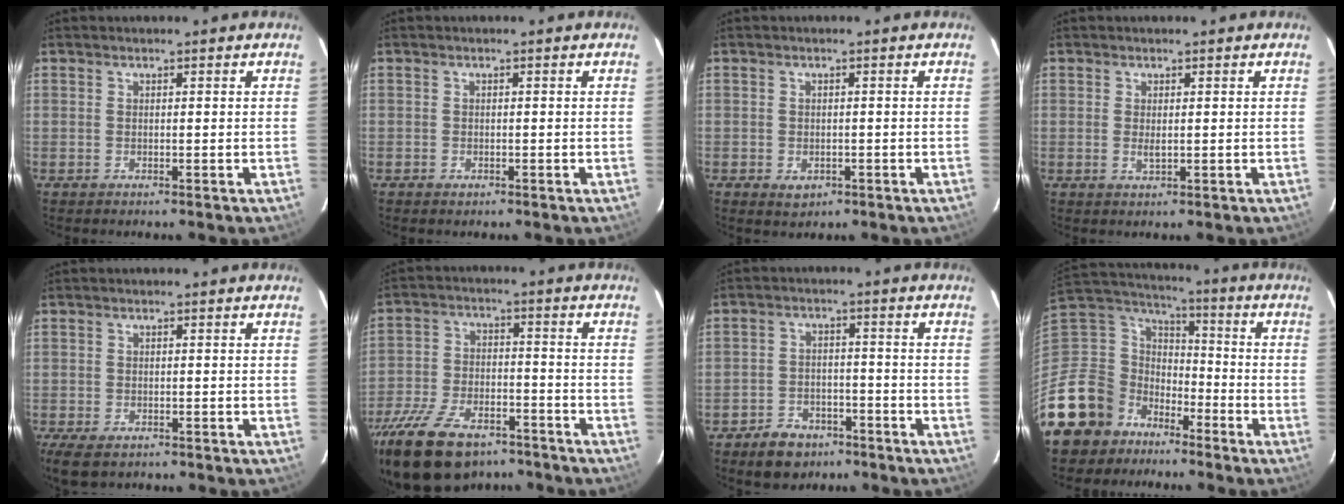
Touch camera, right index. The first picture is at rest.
{"total": 1.1, "force": [-0.7, 0.8, 0.2], "torque": [-0.004, 0.000, -0.010]}
{"total": 3.0, "force": [-1.2, 2.3, 1.3], "torque": [-0.026, -0.002, -0.010]}
{"total": 1.5, "force": [0.0, 0.7, 1.3], "torque": [-0.025, -0.003, 0.001]}
{"total": 5.9, "force": [-4.0, 2.7, 3.4], "torque": [-0.082, -0.026, -0.070]}
{"total": 20.1, "force": [-14.8, 9.4, 10.0], "torque": [-0.222, -0.021, -0.241]}
{"total": 8.0, "force": [-5.6, 5.0, 2.6], "torque": [-0.074, 0.018, -0.078]}
{"total": 16.1, "force": [-10.9, 11.7, 1.7], "torque": [-0.083, 0.048, -0.198]}